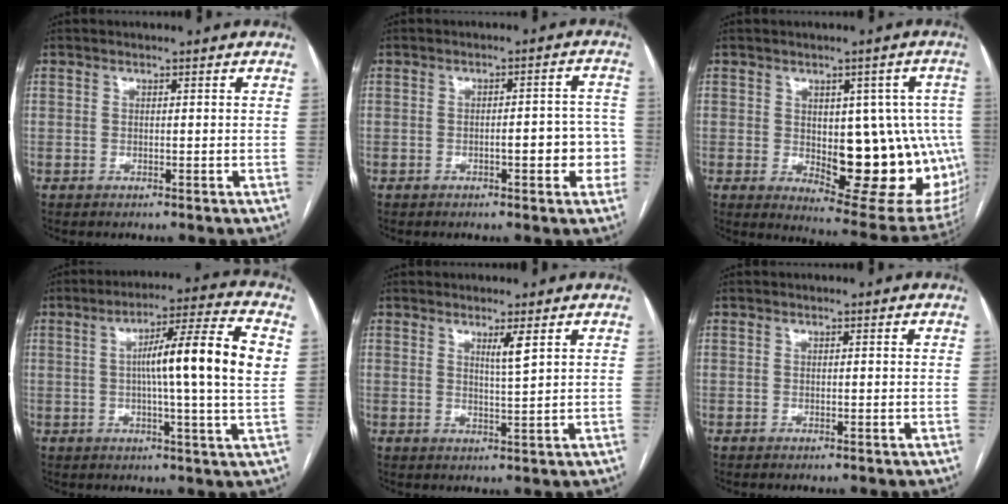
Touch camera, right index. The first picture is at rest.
{"total": 6.0, "force": [-1.8, 1.9, 5.4], "torque": [-0.059, 0.022, -0.020]}
{"total": 18.2, "force": [-1.7, 7.6, 16.5], "torque": [-0.144, 0.012, 0.005]}
{"total": 14.0, "force": [2.0, -0.5, 13.8], "torque": [-0.214, 0.014, 0.024]}
{"total": 2.8, "force": [1.5, -0.4, 2.3], "torque": [-0.042, -0.010, 0.028]}
{"total": 0.0}